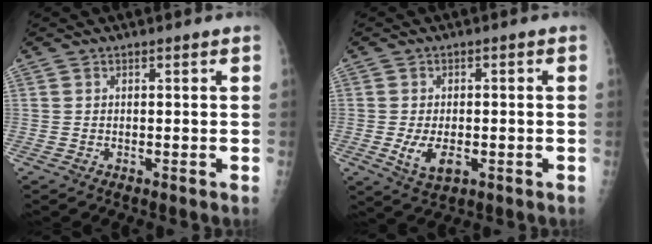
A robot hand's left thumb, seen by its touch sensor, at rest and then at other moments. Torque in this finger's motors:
{"motor_torque": [-0.26, 0.34, 0.26, -0.13, 0.01]}